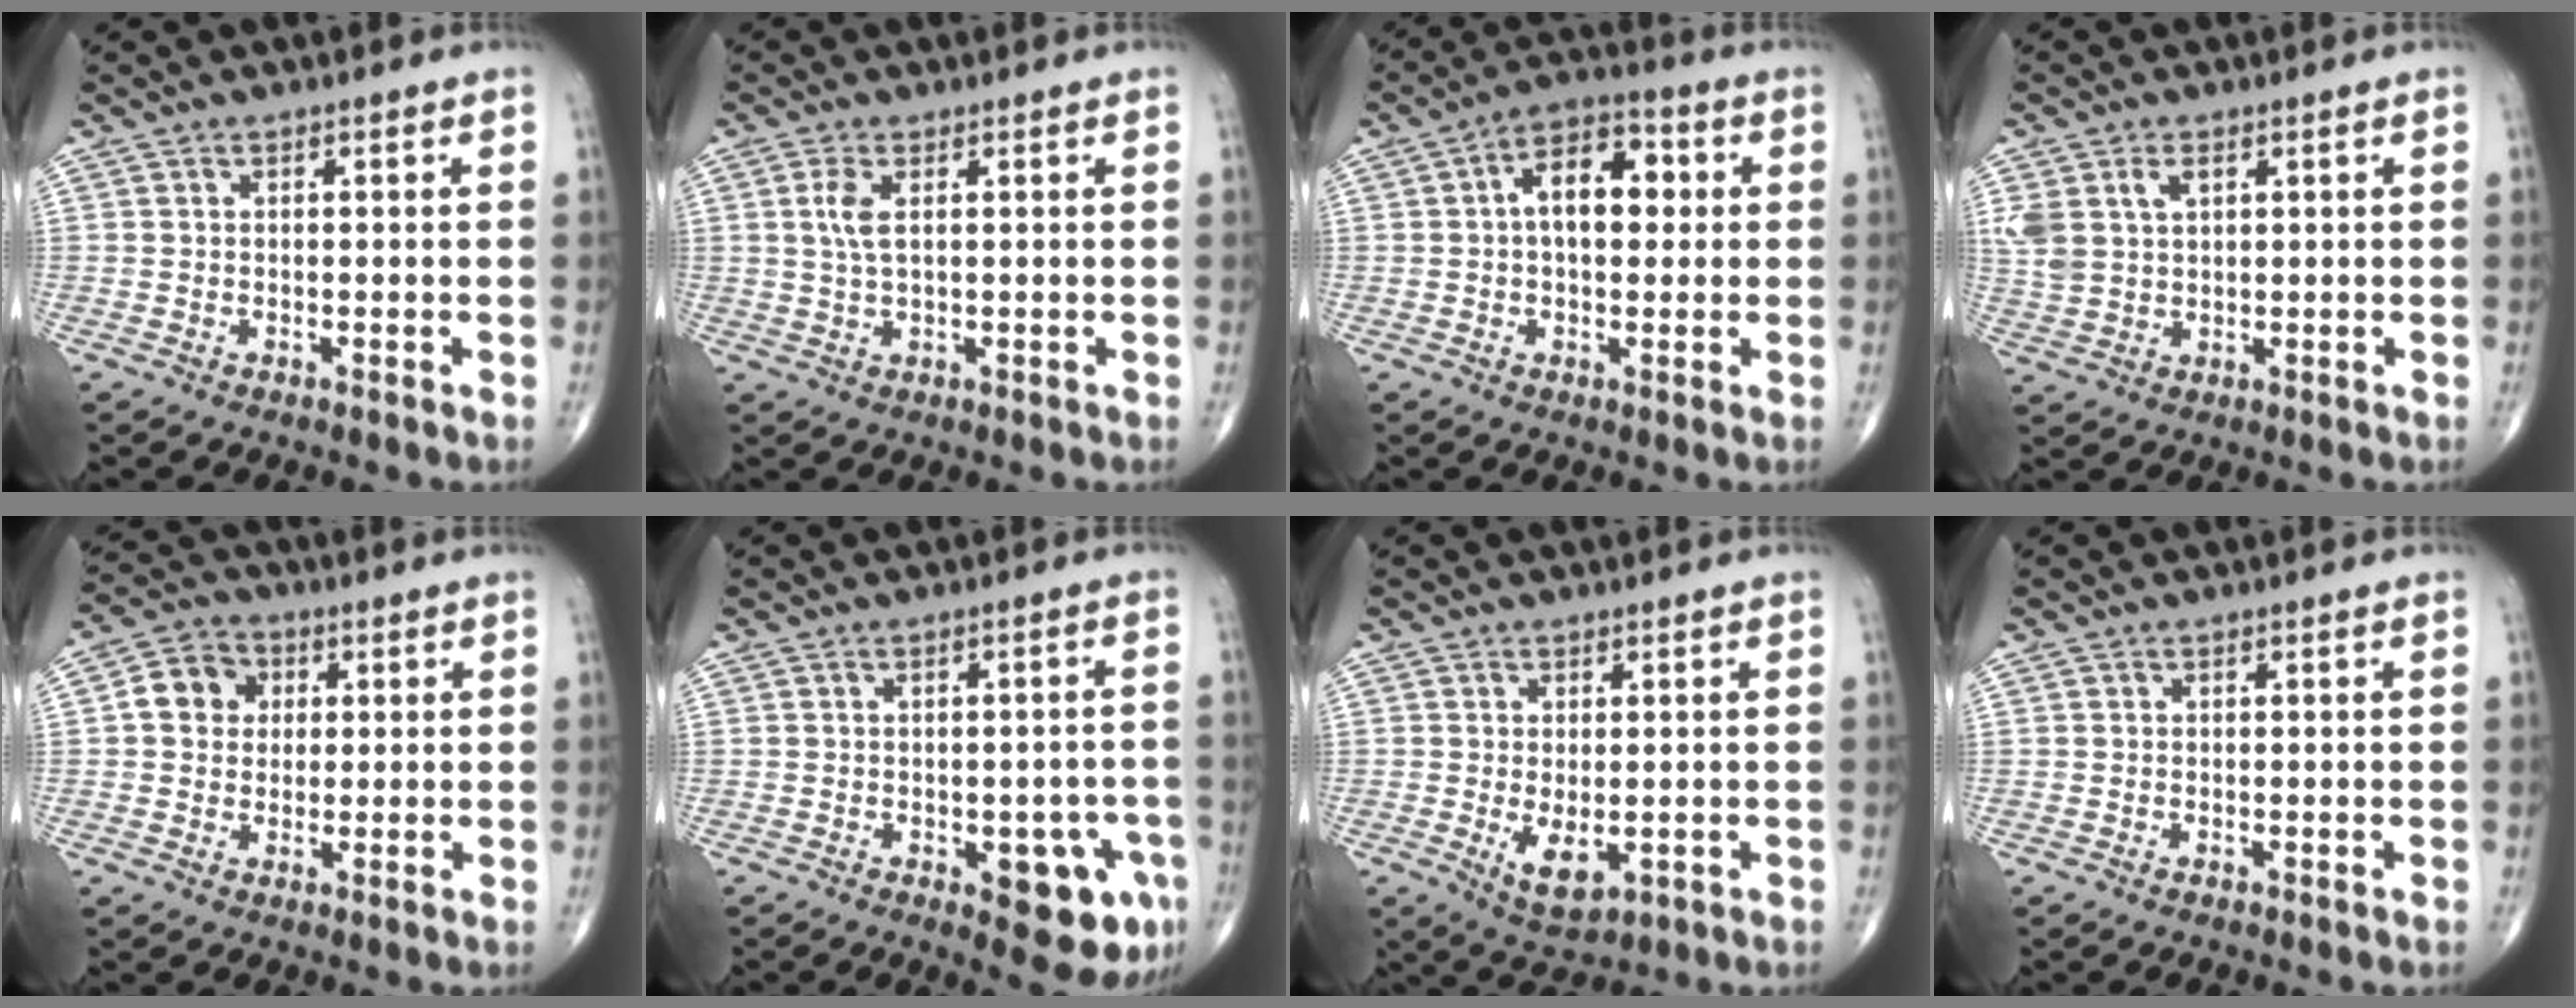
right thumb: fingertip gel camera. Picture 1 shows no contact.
{"total": 3.7, "force": [0.9, 1.4, 3.3], "torque": [-0.082, 0.001, 0.021]}
{"total": 10.0, "force": [1.3, 5.8, 8.1], "torque": [-0.111, 0.023, 0.013]}
{"total": 7.4, "force": [2.6, 4.6, 5.0], "torque": [-0.114, 0.004, 0.061]}
{"total": 7.2, "force": [1.1, 6.2, 3.4], "torque": [-0.039, 0.010, 0.009]}
{"total": 10.3, "force": [-4.0, 4.3, 8.5], "torque": [-0.071, 0.012, -0.039]}
{"total": 5.3, "force": [-0.9, 2.6, 4.5], "torque": [-0.070, -0.014, -0.003]}
{"total": 0.0}